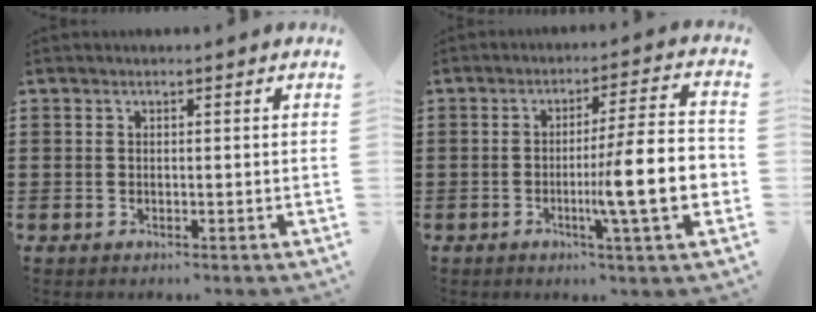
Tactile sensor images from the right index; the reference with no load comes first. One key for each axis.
{"total": 11.9, "fx": -2.6, "fy": 0.9, "fz": 11.6, "tx": -0.177, "ty": -0.014, "tz": -0.052}